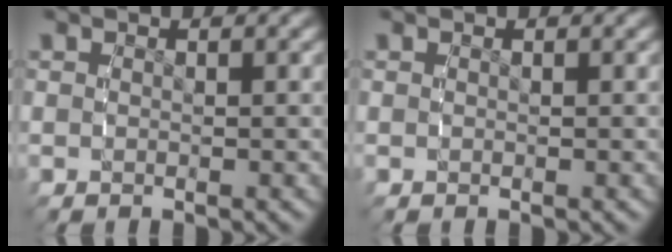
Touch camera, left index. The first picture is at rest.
{"total": 0.0}